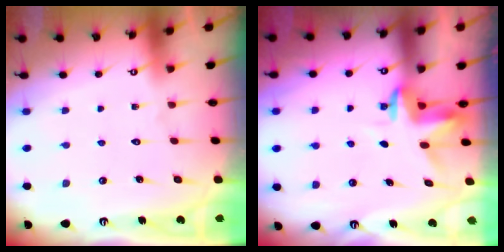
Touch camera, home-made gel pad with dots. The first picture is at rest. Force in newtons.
{"total": 3.5, "press": 3.5, "slide": 0.2}